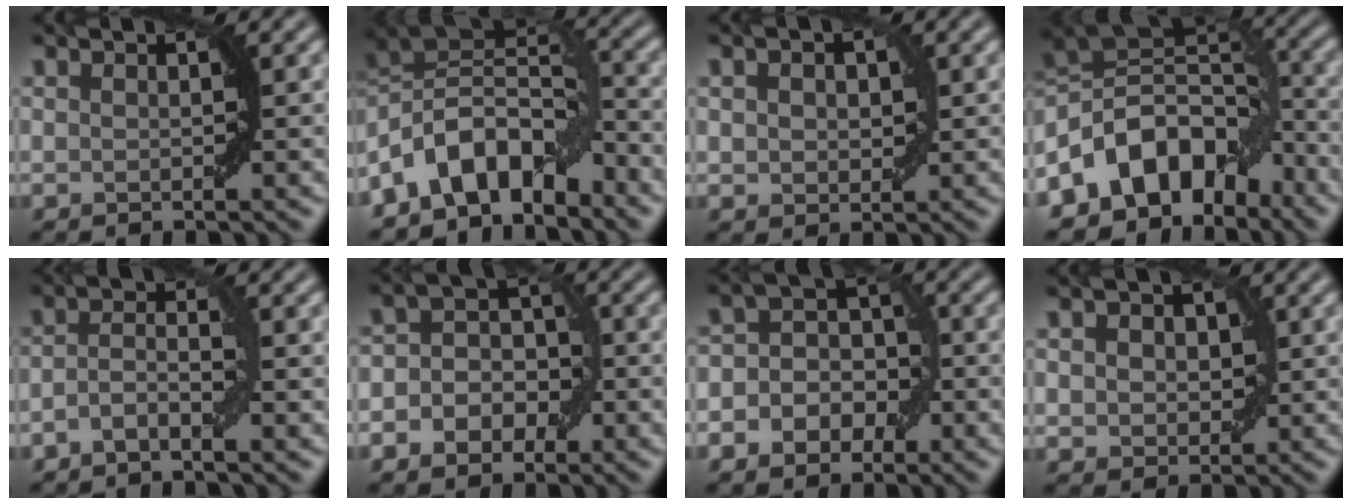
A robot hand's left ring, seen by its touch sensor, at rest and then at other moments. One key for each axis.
{"total": 8.8, "fx": -5.1, "fy": 4.7, "fz": 5.5, "tx": -0.075, "ty": 0.016, "tz": -0.110}
{"total": 2.3, "fx": 0.5, "fy": 1.8, "fz": 1.4, "tx": -0.021, "ty": 0.006, "tz": 0.005}
{"total": 10.1, "fx": -5.4, "fy": 6.7, "fz": 5.3, "tx": -0.079, "ty": 0.020, "tz": -0.114}
{"total": 2.2, "fx": -1.0, "fy": 0.7, "fz": 1.9, "tx": -0.038, "ty": 0.006, "tz": -0.025}
{"total": 5.2, "fx": -1.2, "fy": 4.0, "fz": 3.0, "tx": -0.018, "ty": 0.014, "tz": -0.033}
{"total": 5.8, "fx": -1.3, "fy": 4.6, "fz": 3.2, "tx": -0.017, "ty": 0.021, "tz": -0.039}
{"total": 3.3, "fx": 0.8, "fy": 2.5, "fz": 2.0, "tx": -0.027, "ty": 0.014, "tz": 0.000}